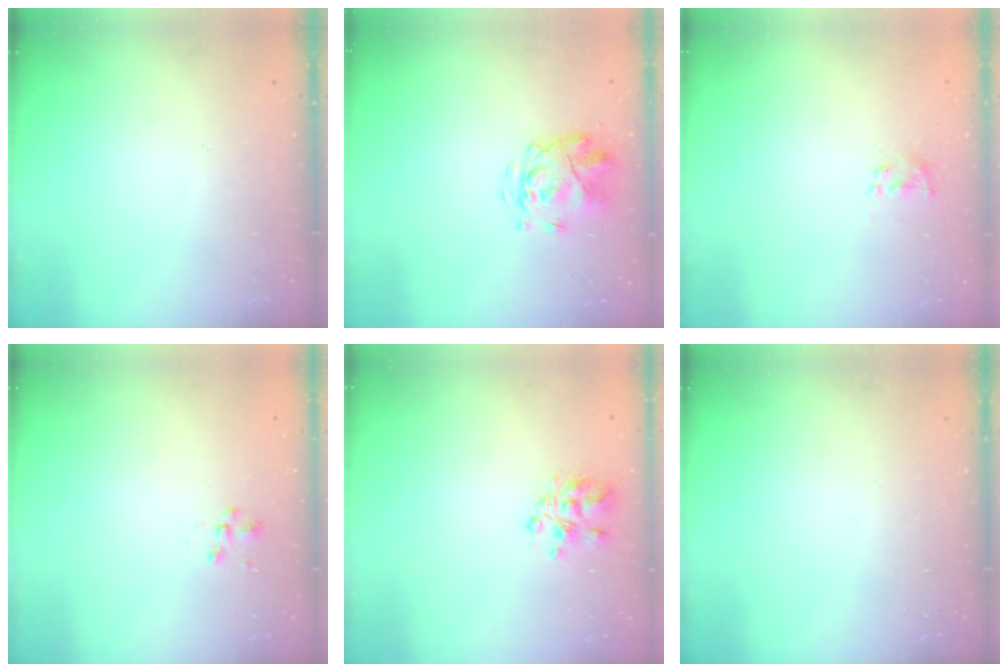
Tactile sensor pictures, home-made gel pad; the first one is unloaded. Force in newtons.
{"total": 3.6, "press": 3.3, "slide": 1.6}
{"total": 1.4, "press": 1.2, "slide": 0.6}
{"total": 1.6, "press": 1.5, "slide": 0.4}
{"total": 5.3, "press": 5.0, "slide": 1.6}
{"total": 0.0}